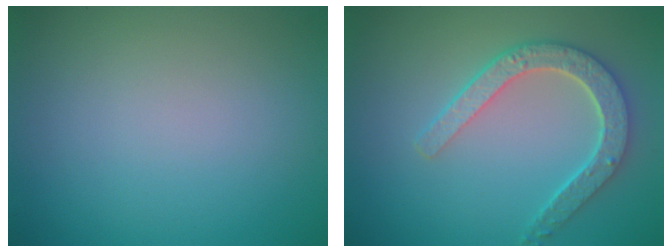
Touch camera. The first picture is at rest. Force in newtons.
{"total": 4.6, "press": 3.8, "slide": 2.7}